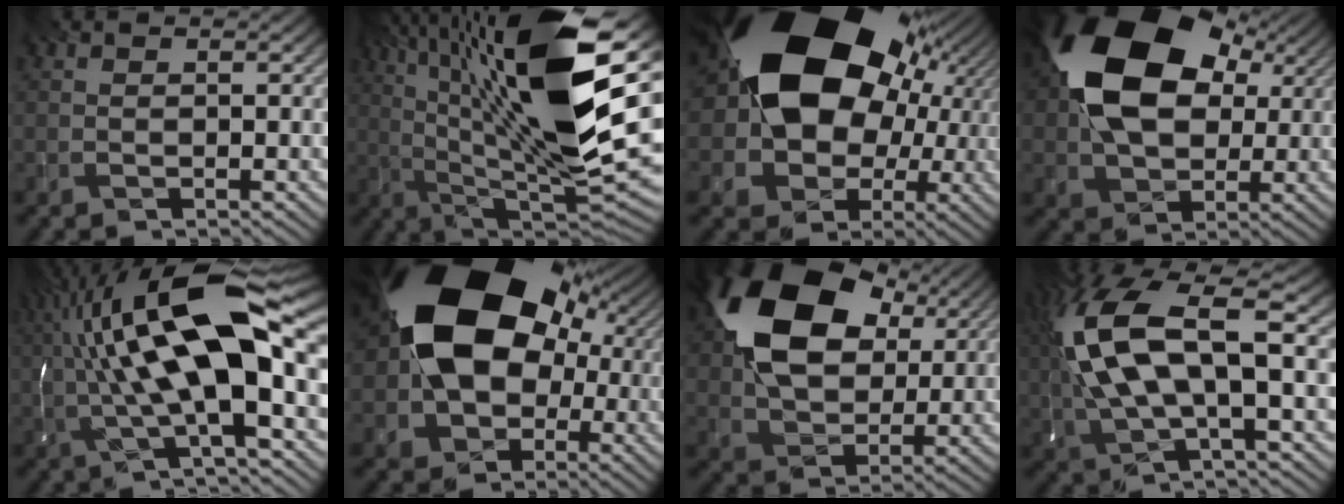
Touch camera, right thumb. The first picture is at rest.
{"total": 19.8, "force": [5.6, 6.6, 17.8], "torque": [-0.305, 0.036, 0.091]}
{"total": 21.2, "force": [4.1, 15.6, 13.8], "torque": [-0.231, 0.000, 0.078]}
{"total": 17.6, "force": [4.4, 12.3, 11.7], "torque": [-0.226, 0.011, 0.089]}
{"total": 17.9, "force": [1.7, 5.9, 16.8], "torque": [-0.314, 0.031, 0.016]}
{"total": 18.8, "force": [2.2, 14.1, 12.2], "torque": [-0.179, -0.011, 0.042]}
{"total": 17.4, "force": [6.1, 11.7, 11.3], "torque": [-0.229, 0.017, 0.112]}
{"total": 14.0, "force": [1.5, 5.3, 12.8], "torque": [-0.309, 0.014, 0.028]}